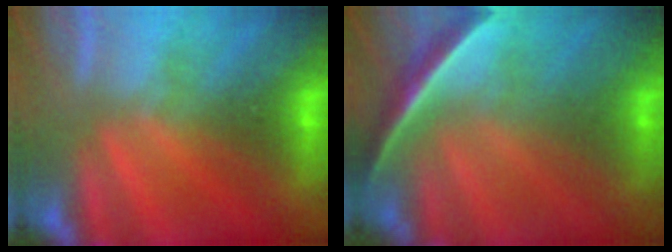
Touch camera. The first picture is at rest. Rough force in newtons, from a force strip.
{"total": 1.8}